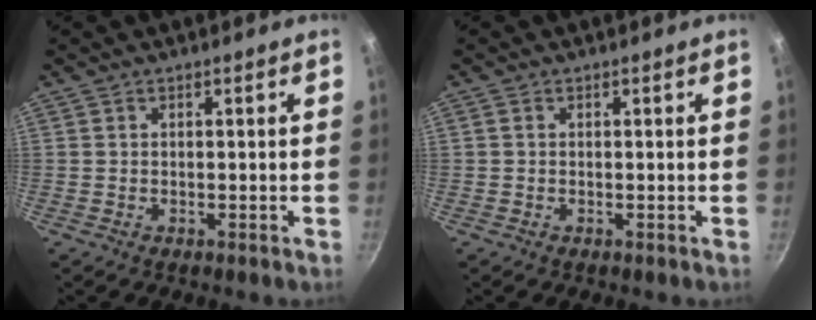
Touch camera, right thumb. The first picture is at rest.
{"total": 0.5, "force": [0.1, 0.4, 0.3], "torque": [-0.005, 0.003, 0.001]}